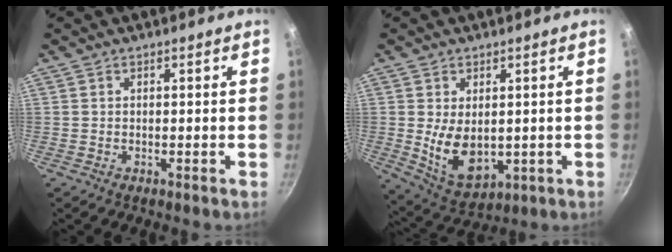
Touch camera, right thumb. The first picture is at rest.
{"total": 9.6, "force": [0.3, 6.0, 7.5], "torque": [-0.117, -0.023, 0.032]}